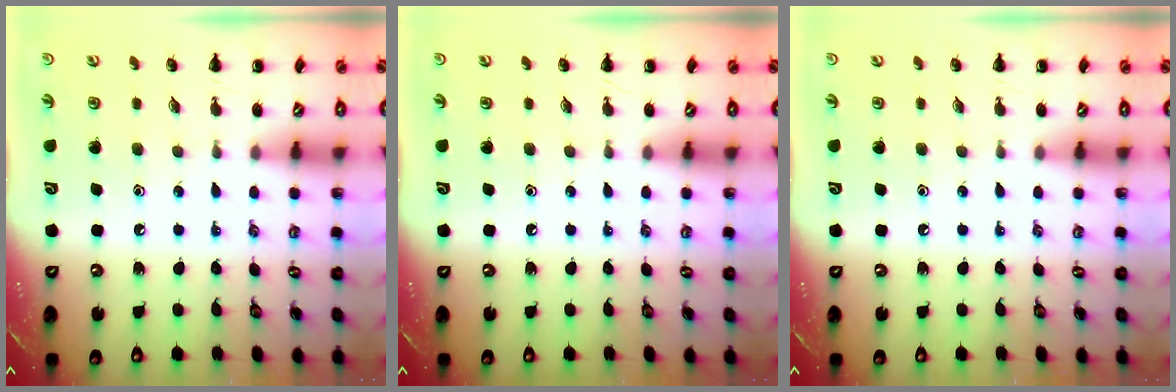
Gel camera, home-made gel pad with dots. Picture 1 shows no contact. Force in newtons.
{"total": 0.0}
{"total": 0.0}